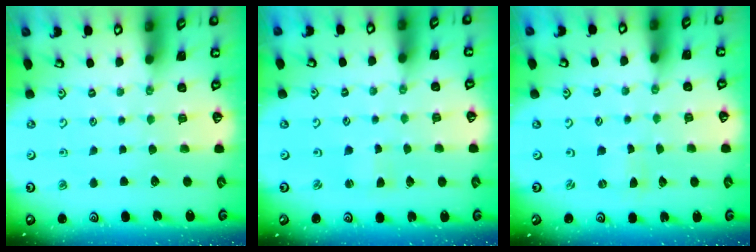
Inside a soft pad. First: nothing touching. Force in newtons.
{"total": 1.3, "press": 1.3, "slide": 0.2}
{"total": 0.0}